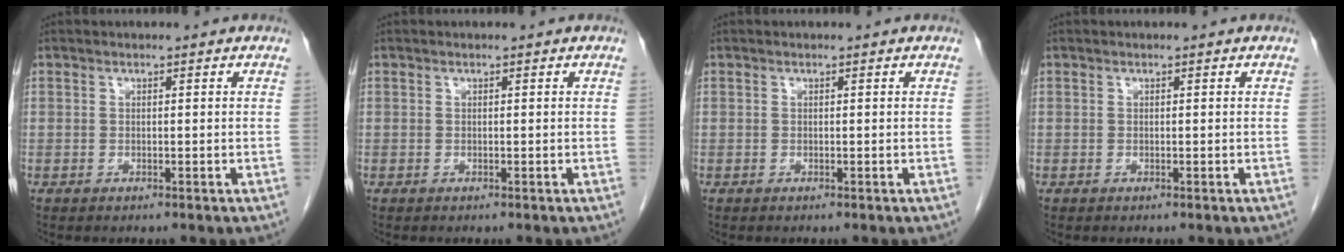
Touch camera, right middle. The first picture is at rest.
{"total": 0.0}
{"total": 0.0}
{"total": 0.0}